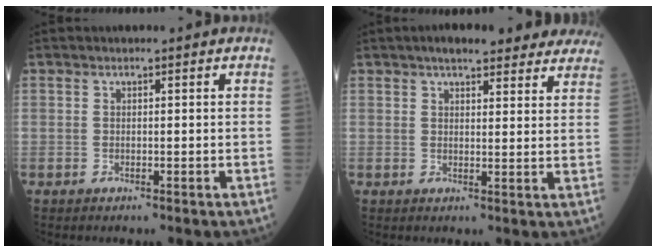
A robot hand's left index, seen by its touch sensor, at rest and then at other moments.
{"total": 13.9, "force": [11.9, 3.4, 6.2], "torque": [-0.054, 0.025, 0.134]}